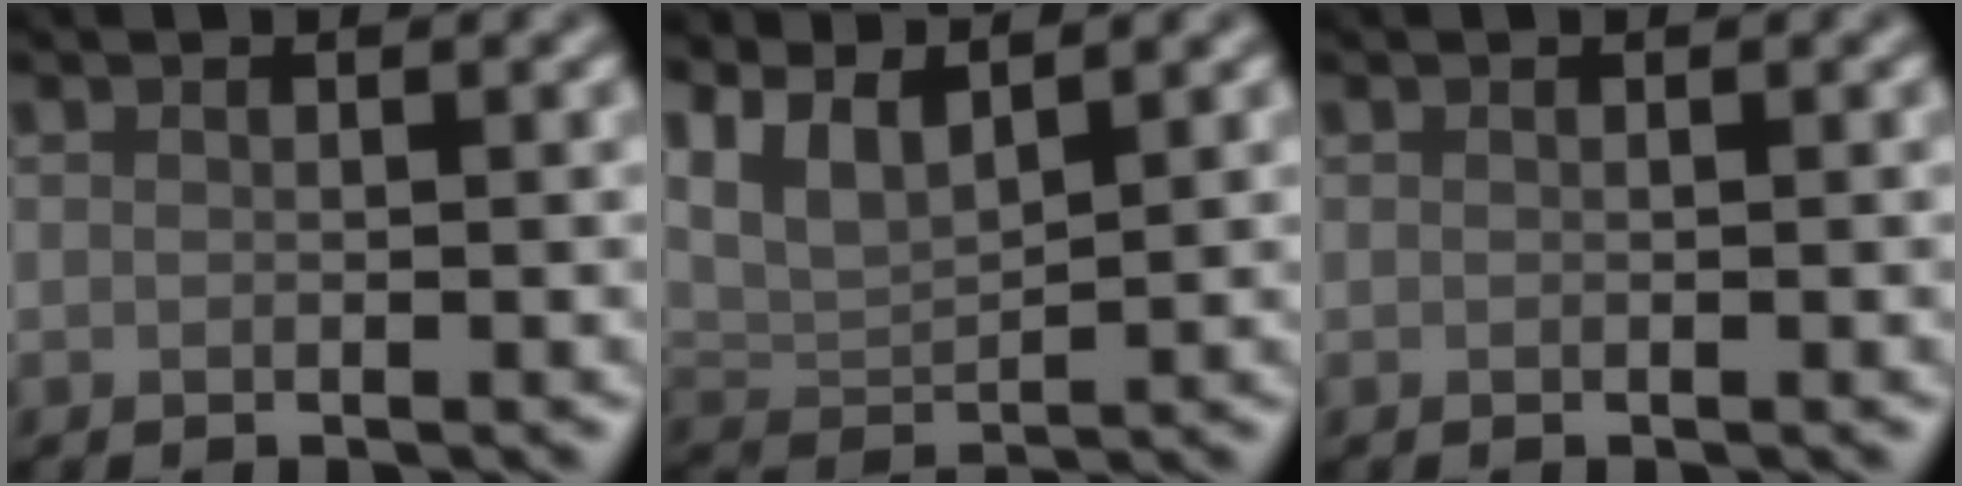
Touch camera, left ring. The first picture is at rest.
{"total": 4.7, "force": [3.1, 2.0, 2.8], "torque": [-0.063, 0.001, 0.063]}
{"total": 0.0}